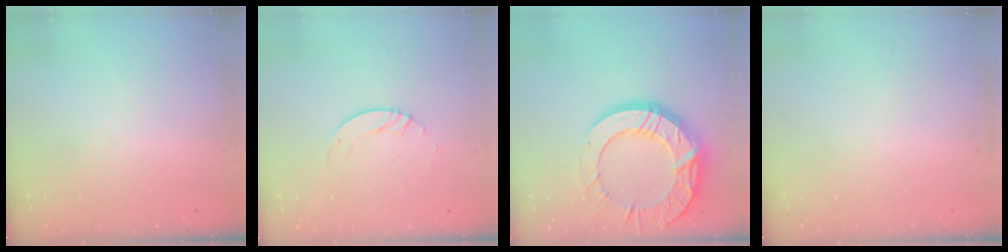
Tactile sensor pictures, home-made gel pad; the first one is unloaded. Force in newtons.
{"total": 4.5, "press": 4.5, "slide": 0.4}
{"total": 22.7, "press": 22.7, "slide": 1.8}
{"total": 0.0}